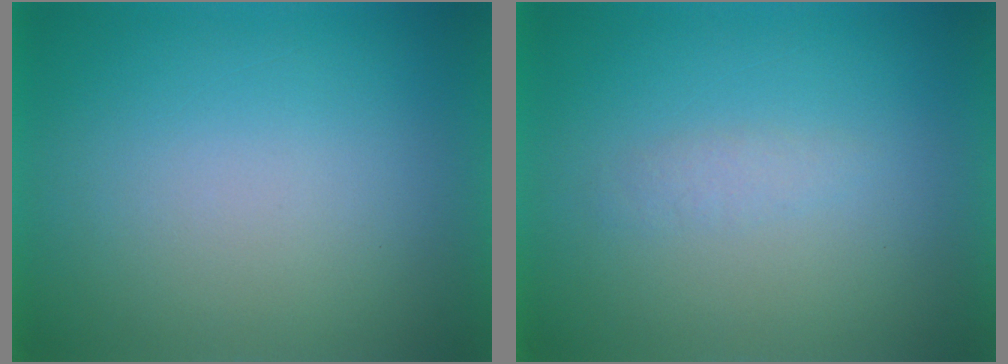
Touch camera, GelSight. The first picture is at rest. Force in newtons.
{"total": 1.3}